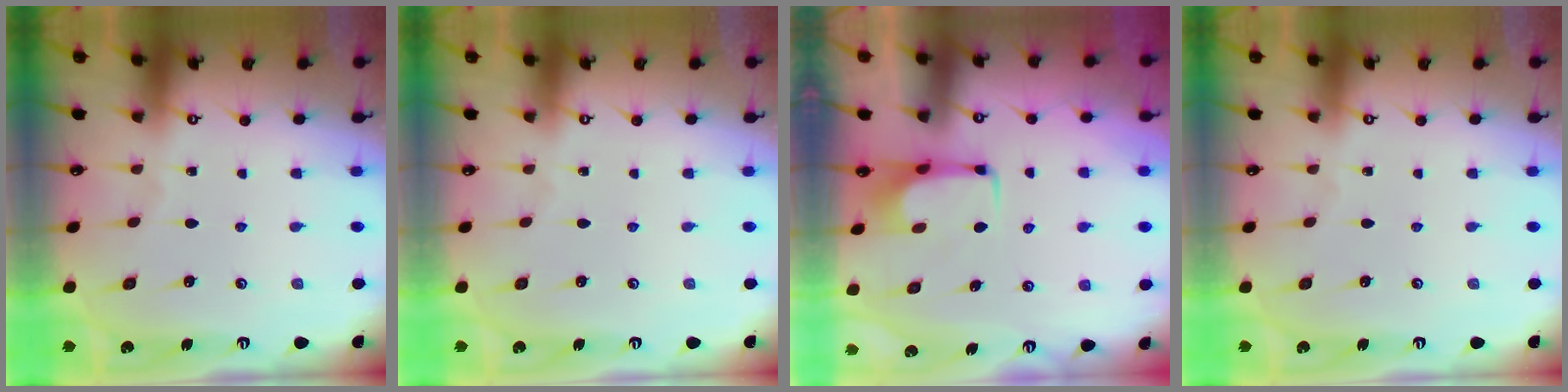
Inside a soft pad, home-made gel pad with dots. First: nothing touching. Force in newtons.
{"total": 0.0}
{"total": 1.7, "press": 1.6, "slide": 0.5}
{"total": 0.0}